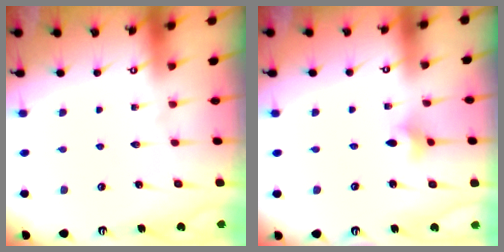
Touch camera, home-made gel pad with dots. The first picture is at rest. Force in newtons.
{"total": 2.9, "press": 2.8, "slide": 0.6}